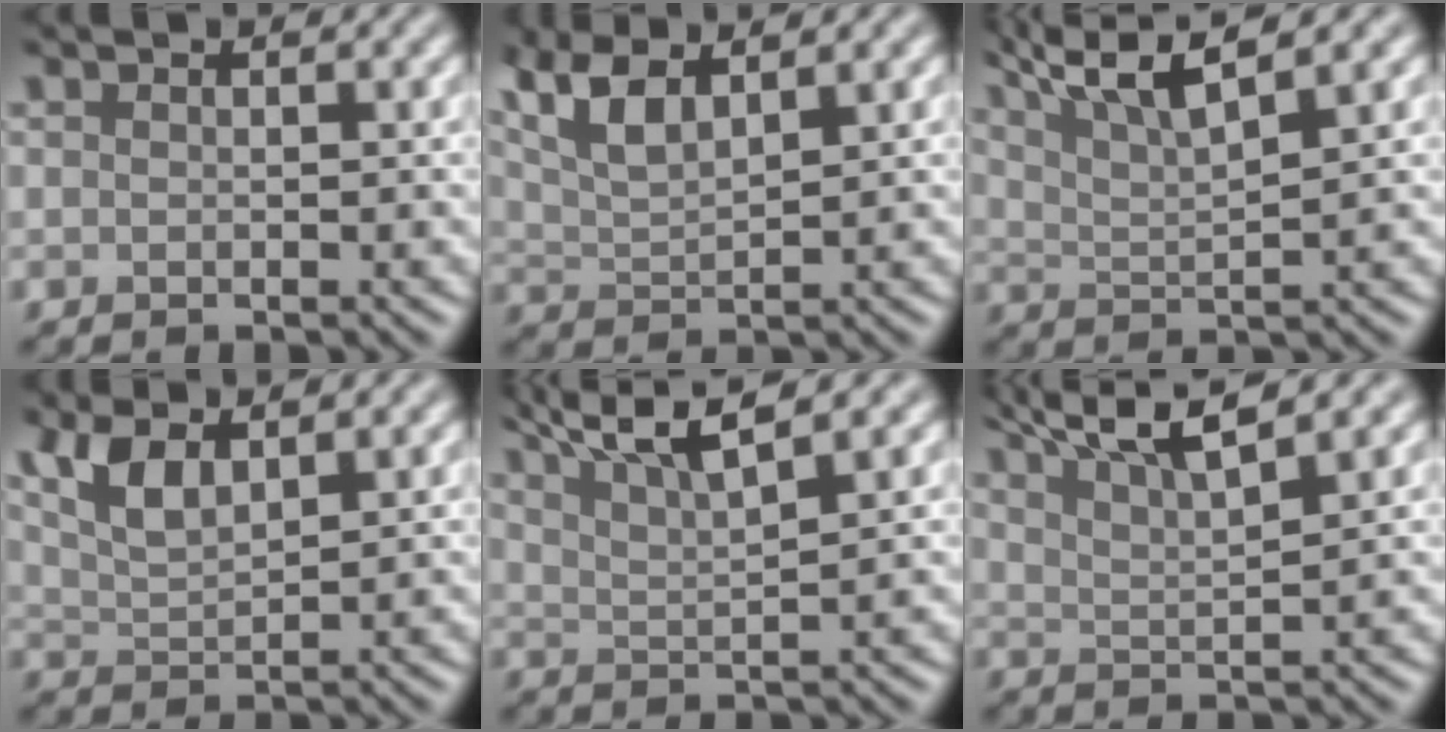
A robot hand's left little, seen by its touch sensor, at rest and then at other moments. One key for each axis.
{"total": 5.7, "fx": 3.6, "fy": 2.0, "fz": 4.0, "tx": -0.087, "ty": 0.013, "tz": 0.066}
{"total": 7.0, "fx": 5.0, "fy": 1.5, "fz": 4.6, "tx": -0.080, "ty": 0.021, "tz": 0.080}
{"total": 3.9, "fx": 2.3, "fy": 1.5, "fz": 2.8, "tx": -0.068, "ty": 0.002, "tz": 0.049}
{"total": 6.2, "fx": 4.7, "fy": 1.2, "fz": 3.8, "tx": -0.067, "ty": 0.017, "tz": 0.077}
{"total": 6.8, "fx": 5.3, "fy": 1.4, "fz": 4.1, "tx": -0.067, "ty": 0.023, "tz": 0.074}